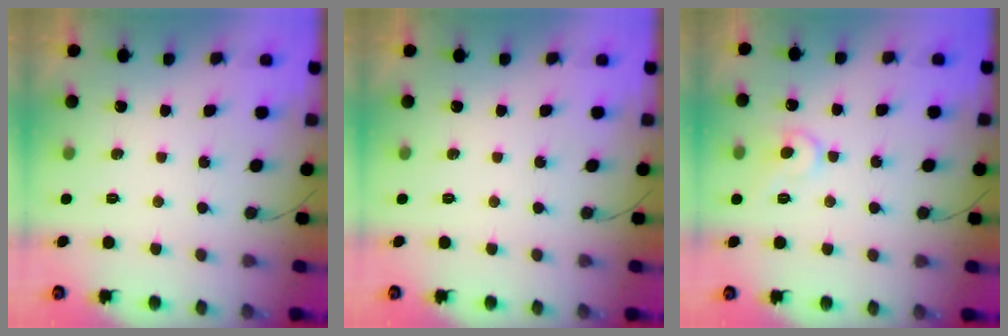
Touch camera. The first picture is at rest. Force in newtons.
{"total": 0.0}
{"total": 8.7, "press": 8.7, "slide": 0.8}